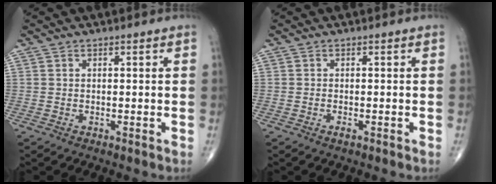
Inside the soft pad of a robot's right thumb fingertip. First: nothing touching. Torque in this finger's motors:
{"motor_torque": [-0.19, 0.00, 0.06, 0.15, 0.02]}